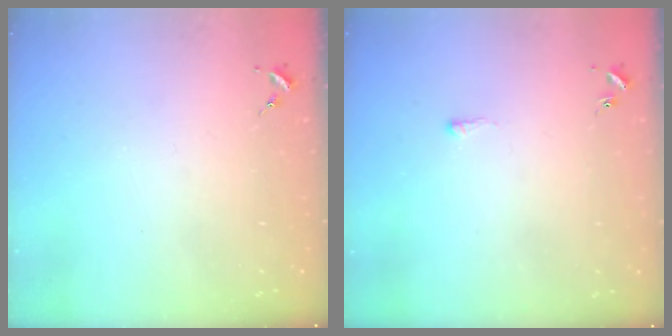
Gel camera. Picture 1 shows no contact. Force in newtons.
{"total": 1.5, "press": 1.5, "slide": 0.4}